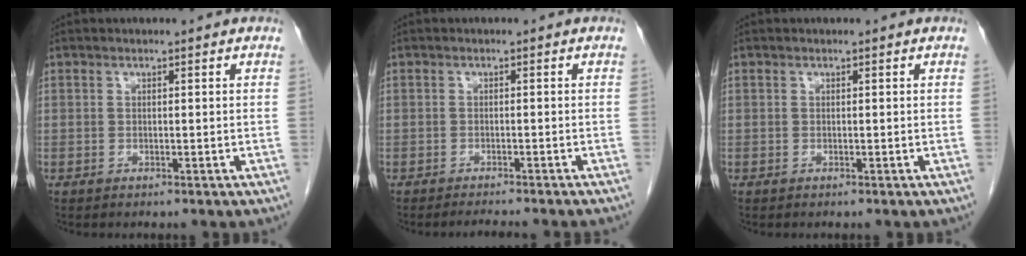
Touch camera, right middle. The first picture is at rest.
{"total": 3.8, "force": [-3.4, -0.5, 1.5], "torque": [-0.016, -0.005, -0.046]}
{"total": 0.0}